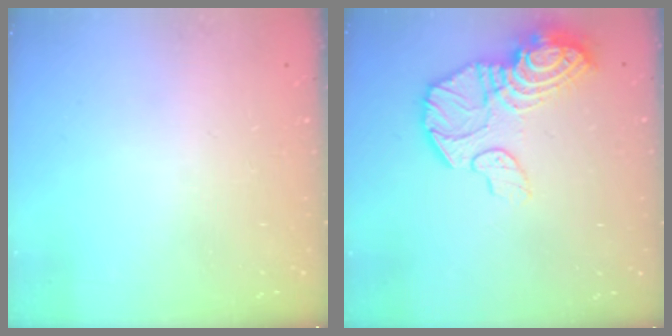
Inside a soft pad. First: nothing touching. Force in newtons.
{"total": 16.0, "press": 16.0, "slide": 1.3}